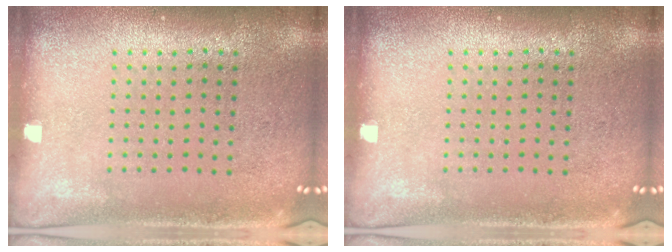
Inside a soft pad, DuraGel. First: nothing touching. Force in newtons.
{"total": 0.0}